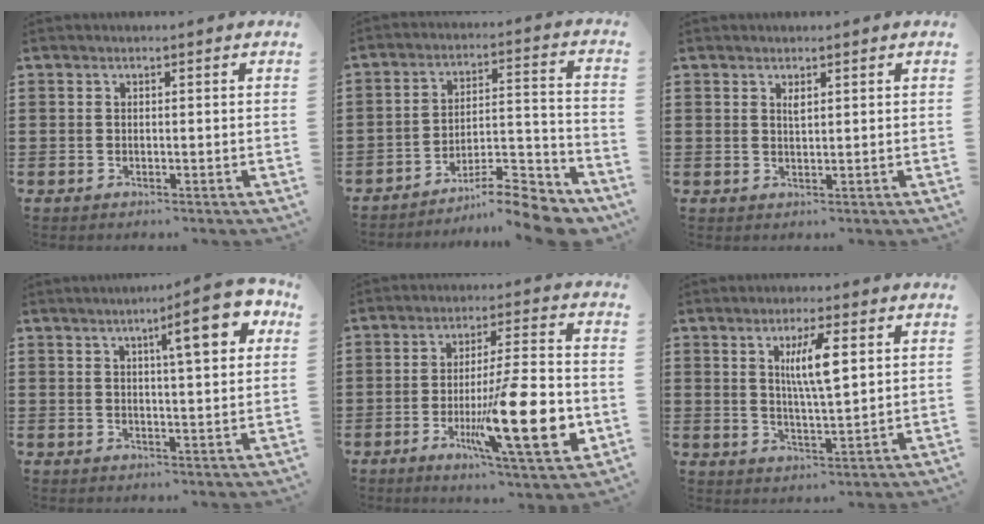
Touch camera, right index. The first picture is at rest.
{"total": 10.6, "force": [-9.6, 1.7, 4.3], "torque": [-0.049, 0.032, -0.182]}
{"total": 1.2, "force": [0.6, 0.3, 0.9], "torque": [-0.020, 0.003, 0.009]}
{"total": 9.4, "force": [4.2, 1.6, 8.3], "torque": [-0.128, -0.006, 0.059]}
{"total": 17.0, "force": [-4.8, 3.2, 16.0], "torque": [-0.263, -0.008, -0.071]}
{"total": 6.6, "force": [2.1, 1.4, 6.1], "torque": [-0.123, 0.006, 0.033]}